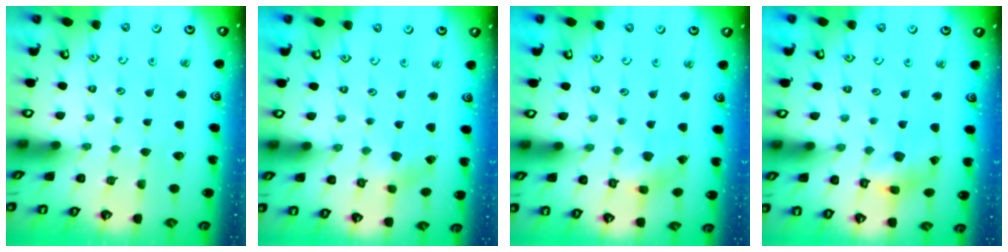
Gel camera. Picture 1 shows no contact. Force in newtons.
{"total": 2.1, "press": 2.1, "slide": 0.2}
{"total": 2.8, "press": 2.8, "slide": 0.1}
{"total": 5.9, "press": 5.9, "slide": 0.5}